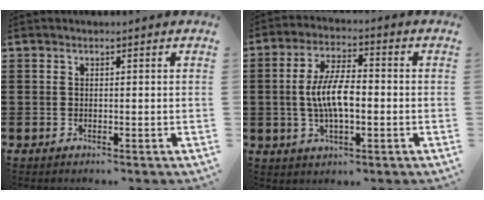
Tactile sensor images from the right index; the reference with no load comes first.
{"total": 8.1, "force": [-0.8, 3.0, 7.4], "torque": [-0.159, -0.003, -0.020]}